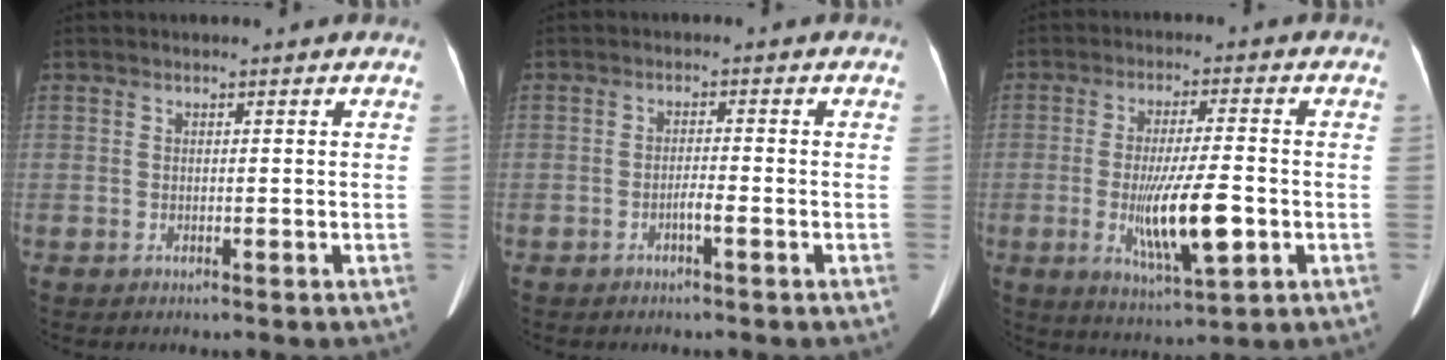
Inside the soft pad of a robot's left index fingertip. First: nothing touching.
{"total": 1.8, "force": [-1.1, -0.1, 1.5], "torque": [-0.026, 0.001, -0.020]}
{"total": 11.0, "force": [-2.6, 1.5, 10.6], "torque": [-0.191, -0.020, -0.039]}